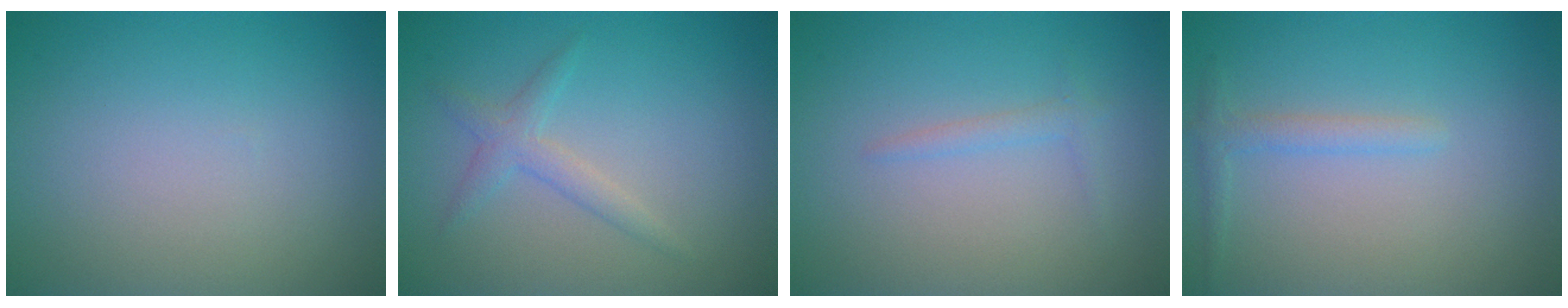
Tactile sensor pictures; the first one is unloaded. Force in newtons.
{"total": 1.8, "press": 1.8, "slide": 0.1}
{"total": 1.0, "press": 1.0, "slide": 0.1}
{"total": 1.4, "press": 1.4, "slide": 0.1}